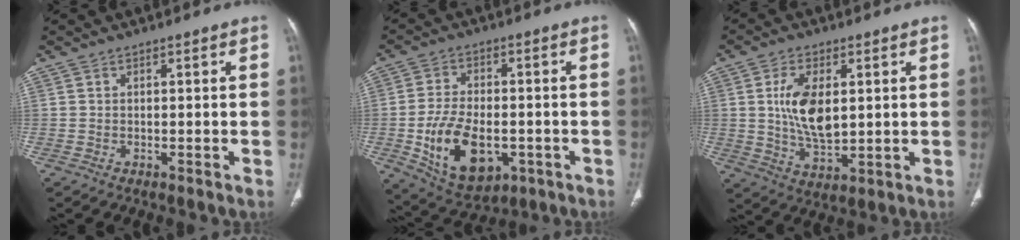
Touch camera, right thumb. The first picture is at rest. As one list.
[{"total": 14.5, "force": [-3.8, 8.8, 10.9], "torque": [-0.171, 0.008, -0.047]}, {"total": 10.5, "force": [1.8, 5.6, 8.7], "torque": [-0.155, -0.014, 0.040]}]